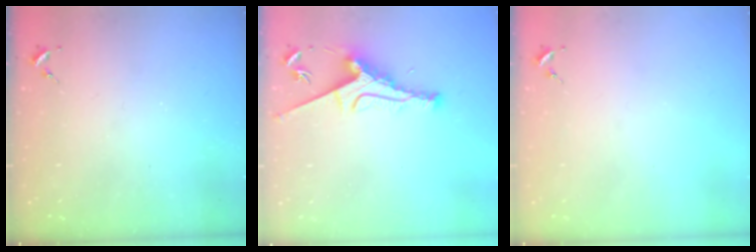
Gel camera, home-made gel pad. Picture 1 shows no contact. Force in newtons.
{"total": 9.6, "press": 9.6, "slide": 0.7}
{"total": 0.0}